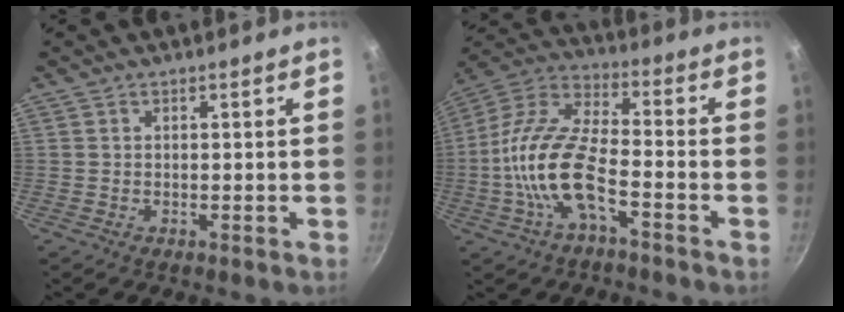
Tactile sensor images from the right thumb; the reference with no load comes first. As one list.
[{"total": 16.1, "force": [-4.8, 6.6, 13.9], "torque": [-0.293, 0.040, -0.095]}]